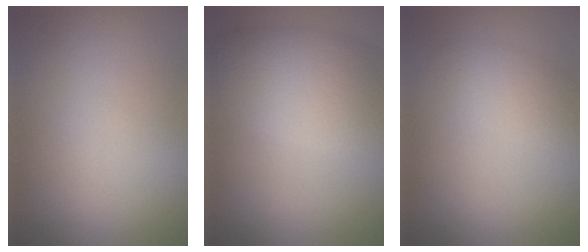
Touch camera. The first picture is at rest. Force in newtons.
{"total": 7.2, "press": 7.2, "slide": 0.4}
{"total": 2.4, "press": 2.4, "slide": 0.1}